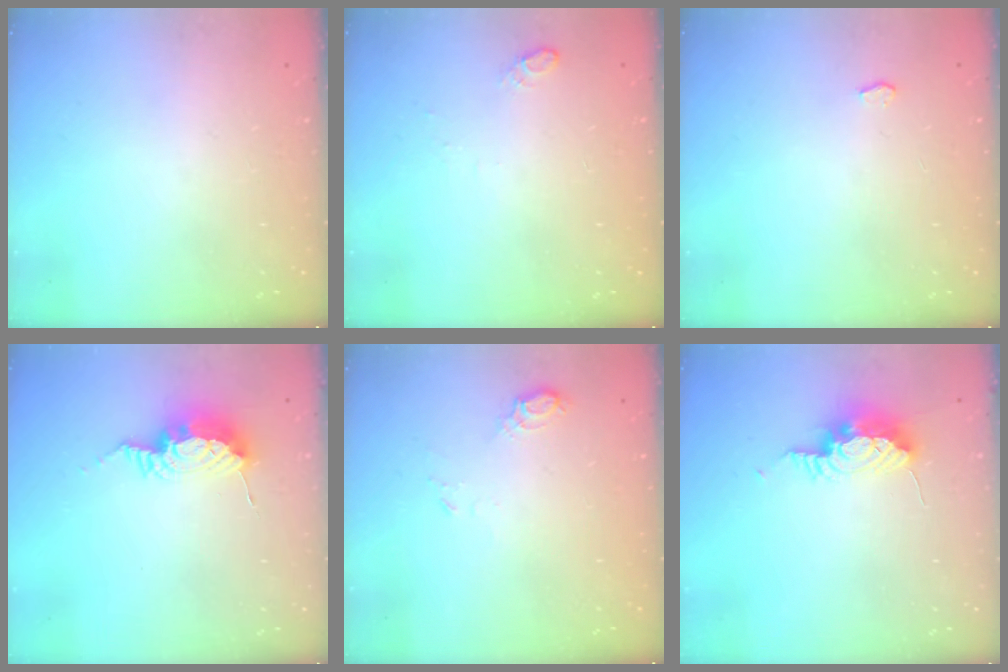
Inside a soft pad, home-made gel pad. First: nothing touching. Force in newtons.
{"total": 6.2, "press": 4.6, "slide": 4.1}
{"total": 2.1, "press": 2.1, "slide": 0.2}
{"total": 9.1, "press": 9.1, "slide": 1.1}
{"total": 6.7, "press": 6.5, "slide": 1.5}
{"total": 10.9, "press": 9.7, "slide": 5.0}